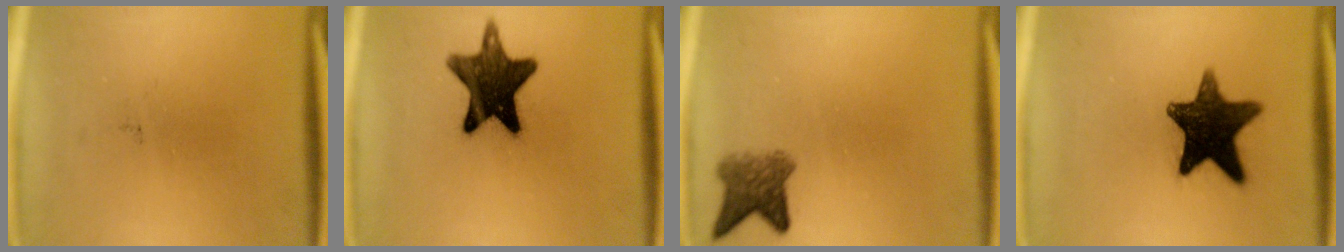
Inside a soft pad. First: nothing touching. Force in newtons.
{"total": 14.2}
{"total": 4.5}
{"total": 14.1}